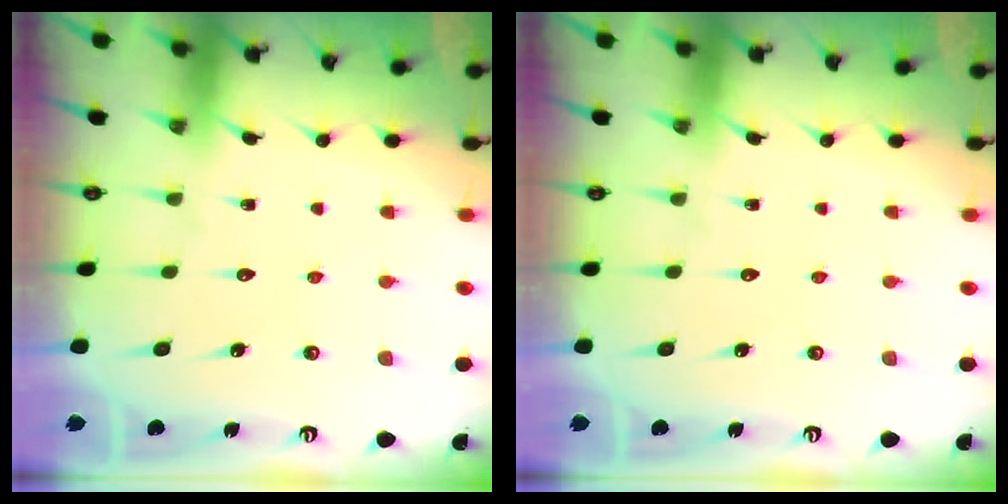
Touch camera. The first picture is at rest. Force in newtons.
{"total": 0.0}